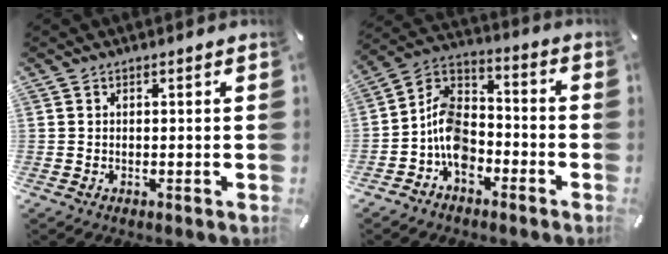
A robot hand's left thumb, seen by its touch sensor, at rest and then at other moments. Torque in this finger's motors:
{"motor_torque": [-0.80, 1.56, 0.74, 0.99, 0.17]}